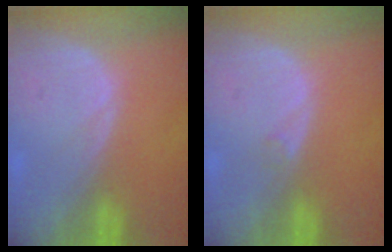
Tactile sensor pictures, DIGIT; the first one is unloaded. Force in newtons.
{"total": 0.5, "press": 0.5, "slide": 0.1}